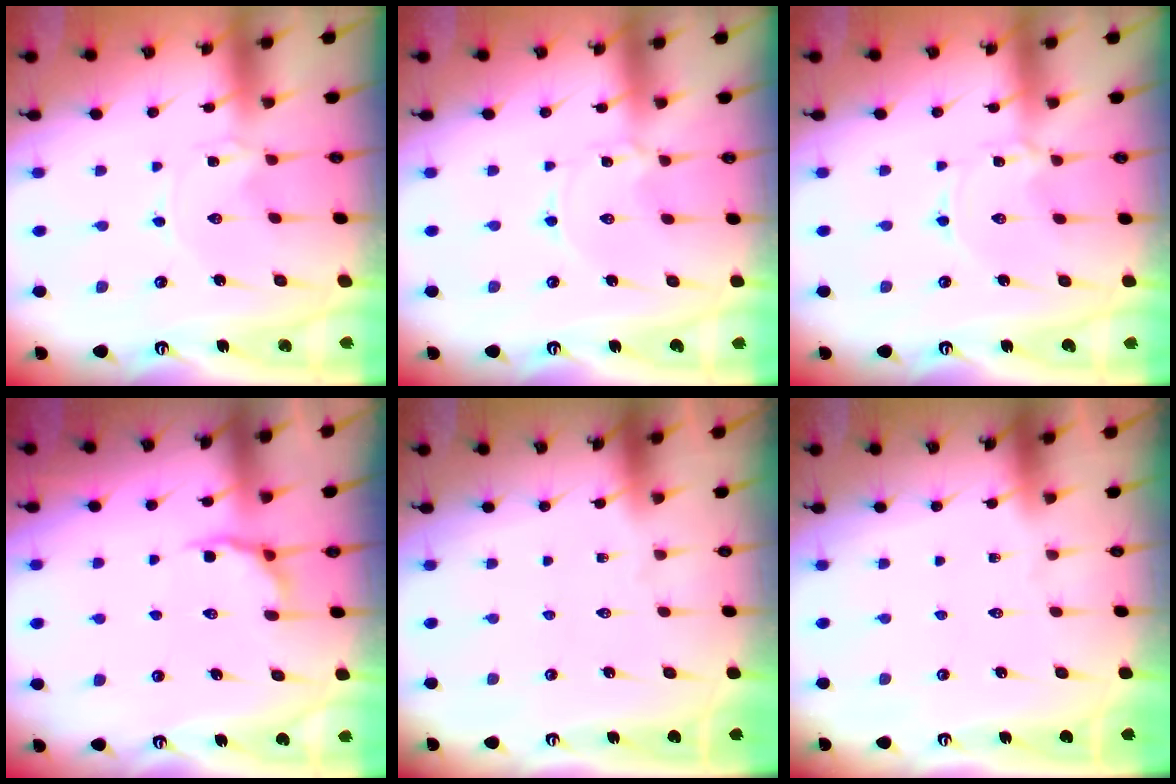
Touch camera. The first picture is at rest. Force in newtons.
{"total": 0.7, "press": 0.7, "slide": 0.1}
{"total": 0.9, "press": 0.9, "slide": 0.1}
{"total": 3.6, "press": 2.9, "slide": 2.2}
{"total": 0.0}
{"total": 0.0}